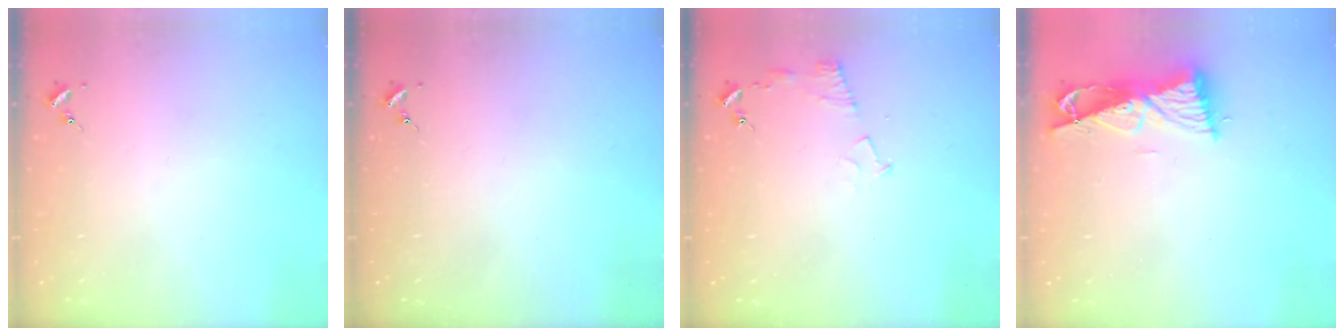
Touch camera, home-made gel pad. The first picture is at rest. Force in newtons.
{"total": 0.0}
{"total": 6.1, "press": 6.1, "slide": 0.7}
{"total": 8.5, "press": 8.4, "slide": 1.0}